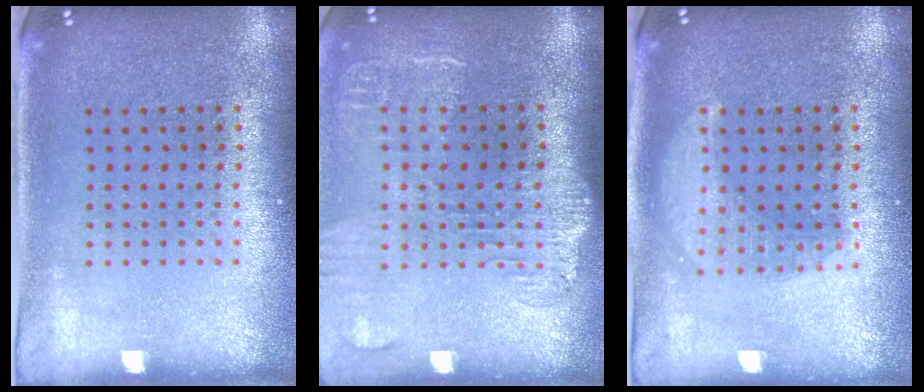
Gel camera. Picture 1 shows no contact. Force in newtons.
{"total": 1.9, "press": 1.6, "slide": 1.1}
{"total": 2.6, "press": 2.6, "slide": 0.4}